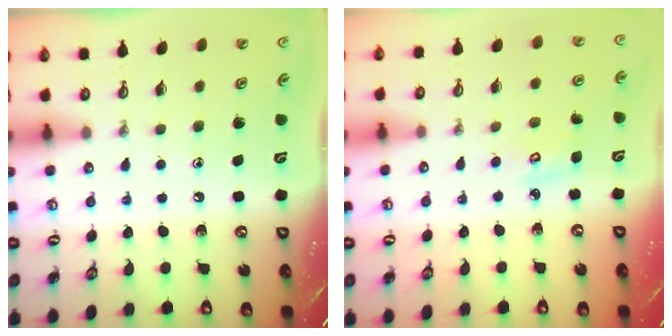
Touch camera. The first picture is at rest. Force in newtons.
{"total": 3.1, "press": 3.1, "slide": 0.2}